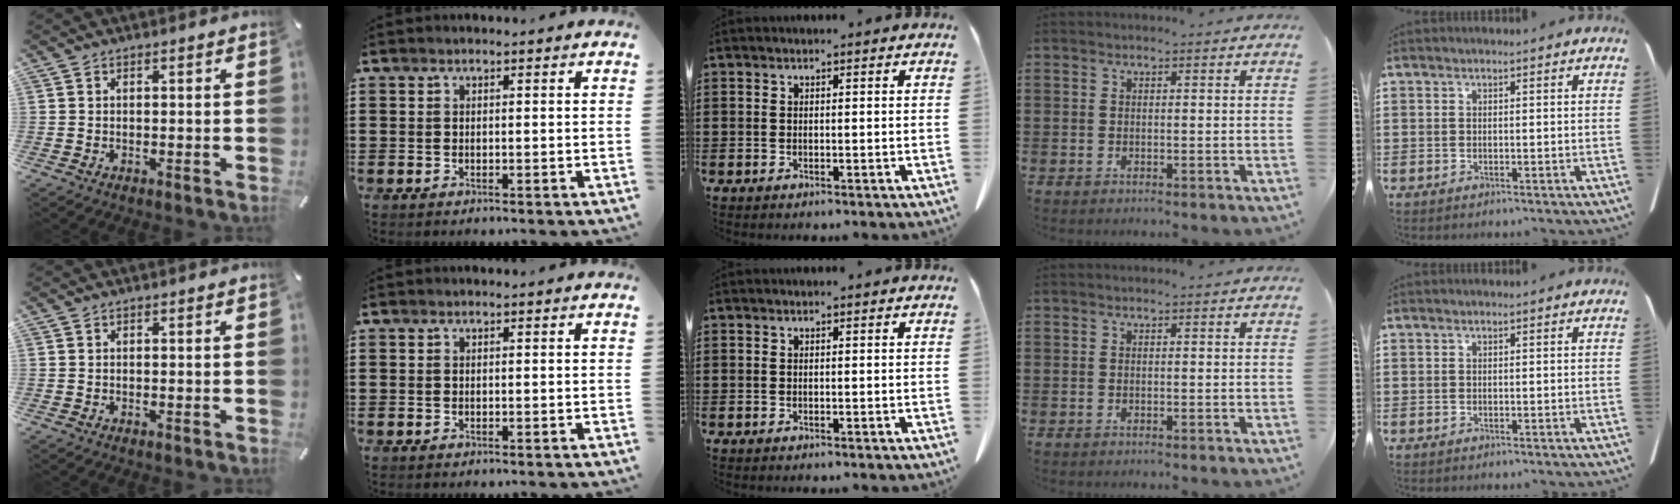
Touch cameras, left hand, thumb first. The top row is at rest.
{}